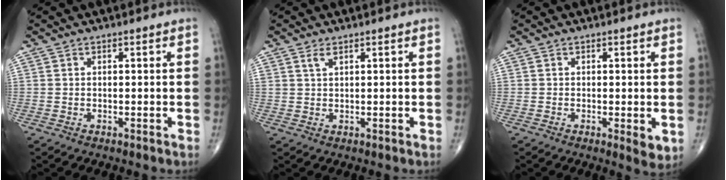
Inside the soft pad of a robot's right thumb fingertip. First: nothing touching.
{"total": 1.5, "force": [1.0, 0.6, 1.0], "torque": [-0.020, 0.000, 0.023]}
{"total": 3.0, "force": [-0.5, 1.1, 2.8], "torque": [-0.041, -0.010, -0.009]}